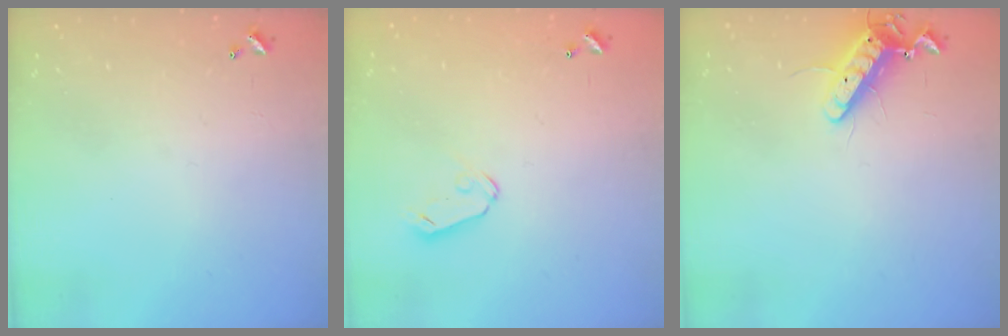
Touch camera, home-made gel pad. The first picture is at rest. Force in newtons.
{"total": 5.8, "press": 5.8, "slide": 0.5}
{"total": 11.2, "press": 11.1, "slide": 1.4}